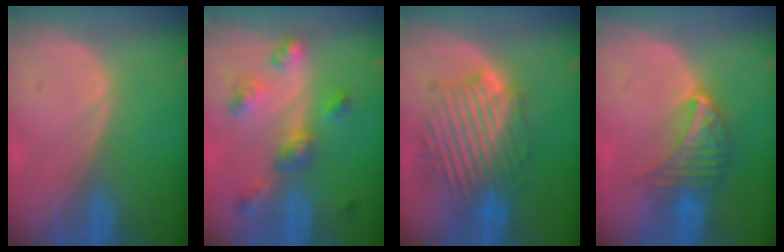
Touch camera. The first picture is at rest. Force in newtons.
{"total": 6.8, "press": 6.0, "slide": 3.2}
{"total": 9.2, "press": 9.2, "slide": 0.5}
{"total": 7.0, "press": 6.2, "slide": 3.3}